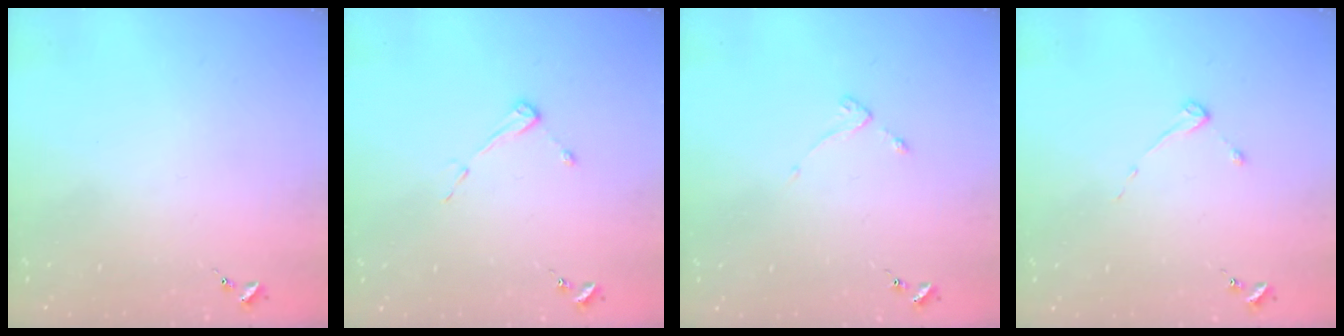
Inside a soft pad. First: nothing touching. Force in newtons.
{"total": 4.3, "press": 4.3, "slide": 0.5}
{"total": 2.7, "press": 2.6, "slide": 0.5}
{"total": 2.6, "press": 2.5, "slide": 0.4}